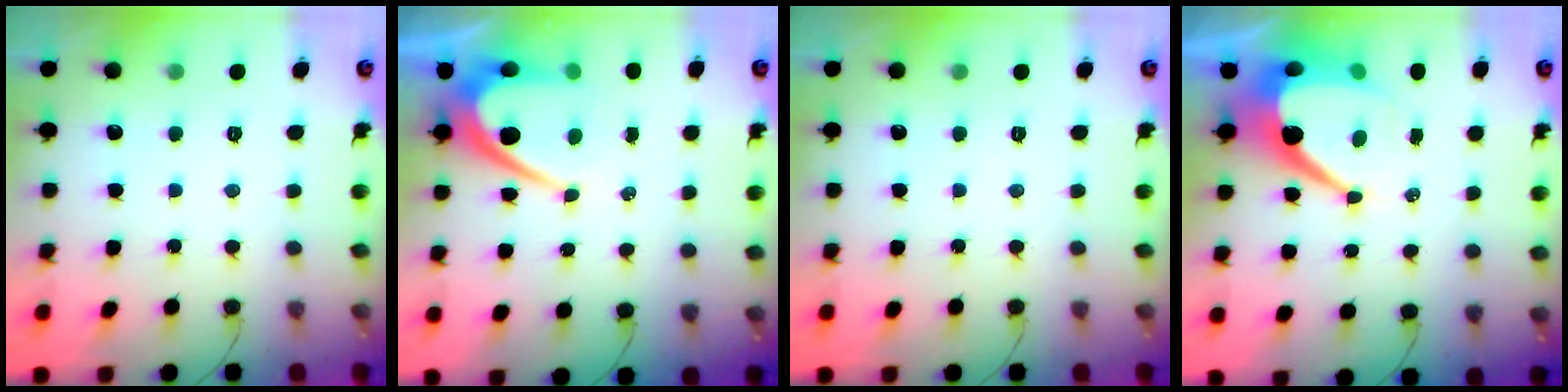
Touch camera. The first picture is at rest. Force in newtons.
{"total": 10.1, "press": 10.1, "slide": 0.8}
{"total": 0.0}
{"total": 12.9, "press": 12.9, "slide": 0.9}